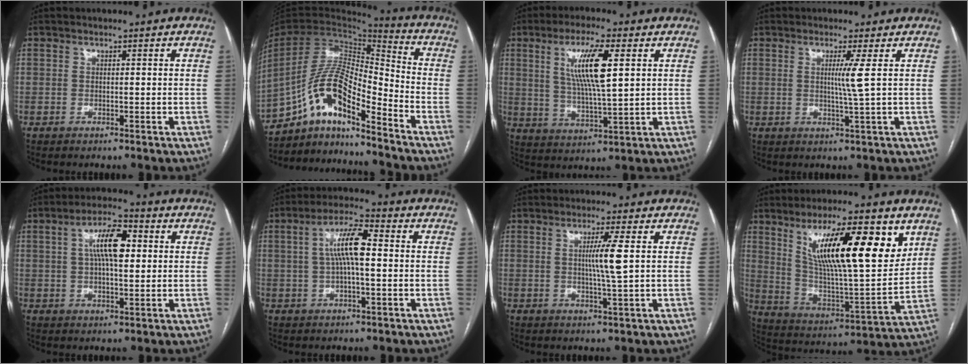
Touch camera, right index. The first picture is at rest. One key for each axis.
{"total": 13.9, "fx": -9.7, "fy": 2.7, "fz": 9.6, "tx": -0.182, "ty": 0.027, "tz": -0.173}
{"total": 10.6, "fx": 3.3, "fy": 1.3, "fz": 9.9, "tx": -0.186, "ty": 0.000, "tz": 0.061}
{"total": 3.5, "fx": 0.8, "fy": -1.3, "fz": 3.2, "tx": -0.060, "ty": -0.009, "tz": 0.015}
{"total": 9.0, "fx": 2.2, "fy": 3.0, "fz": 8.2, "tx": -0.150, "ty": 0.022, "tz": 0.033}
{"total": 8.5, "fx": 1.0, "fy": 1.8, "fz": 8.3, "tx": -0.157, "ty": 0.022, "tz": 0.014}
{"total": 5.2, "fx": 0.9, "fy": -0.8, "fz": 5.1, "tx": -0.092, "ty": -0.006, "tz": 0.018}
{"total": 20.6, "fx": 9.7, "fy": 3.3, "fz": 17.9, "tx": -0.290, "ty": 0.000, "tz": 0.165}